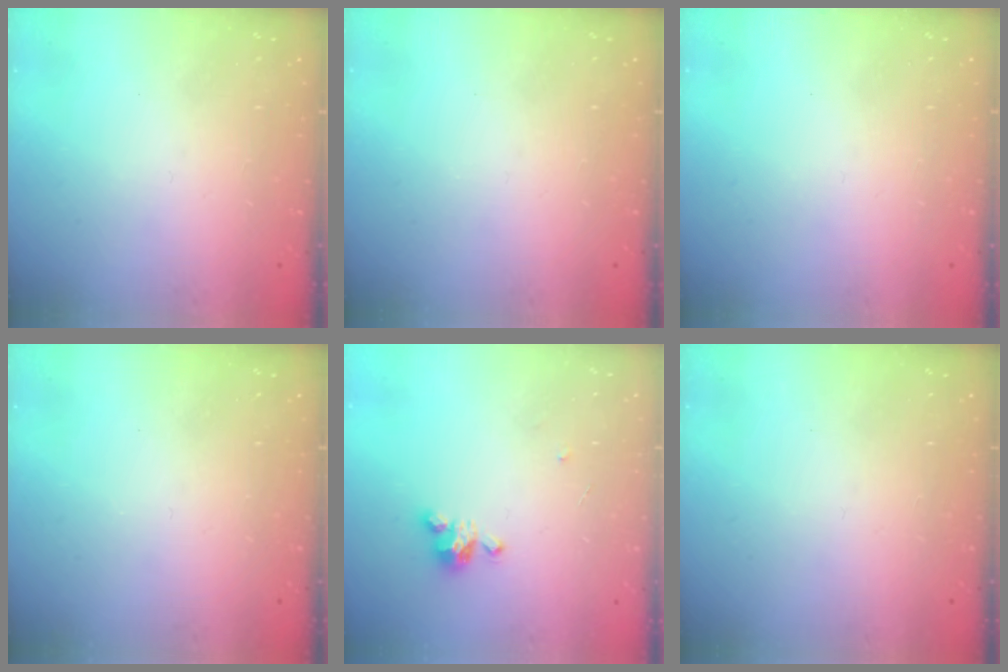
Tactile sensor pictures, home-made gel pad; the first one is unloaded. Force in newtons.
{"total": 0.0}
{"total": 0.0}
{"total": 0.0}
{"total": 4.2, "press": 4.2, "slide": 0.2}
{"total": 0.0}